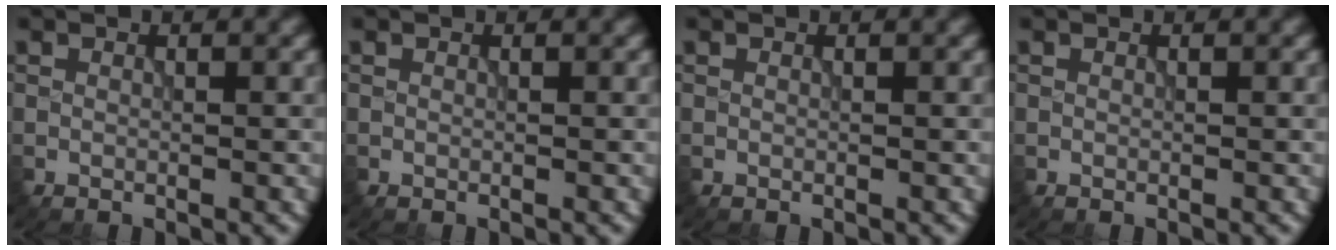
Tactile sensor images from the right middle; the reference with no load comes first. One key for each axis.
{"total": 0.0}
{"total": 0.0}
{"total": 0.0}